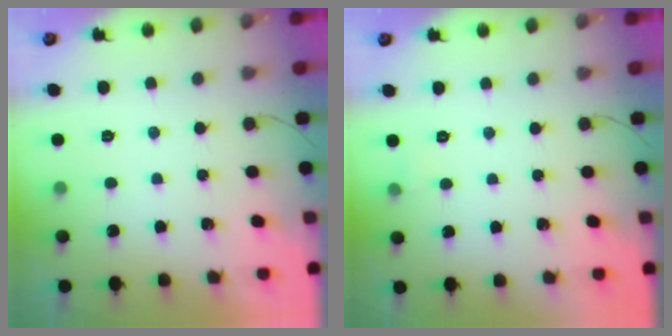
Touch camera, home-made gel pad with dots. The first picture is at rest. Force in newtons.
{"total": 2.5, "press": 2.3, "slide": 1.1}